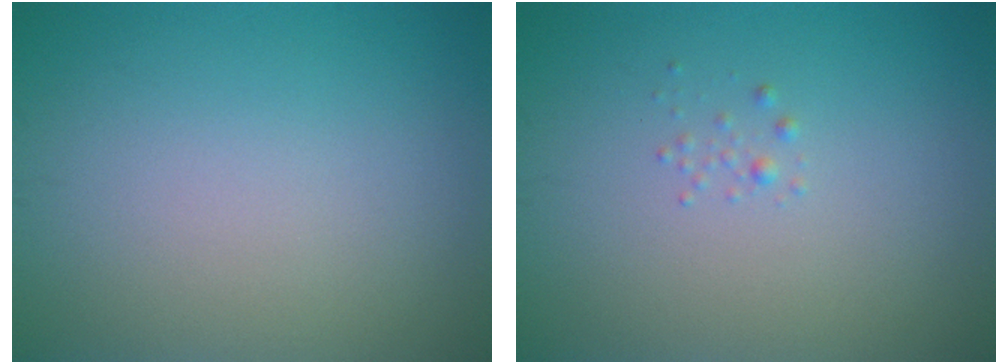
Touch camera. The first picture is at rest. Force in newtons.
{"total": 0.6, "press": 0.6, "slide": 0.0}